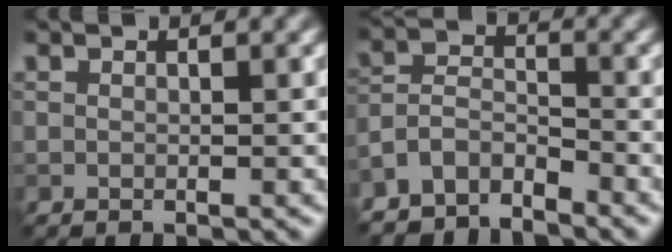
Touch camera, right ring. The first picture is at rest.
{"total": 4.6, "force": [-4.1, 1.6, 1.3], "torque": [-0.021, -0.001, -0.088]}